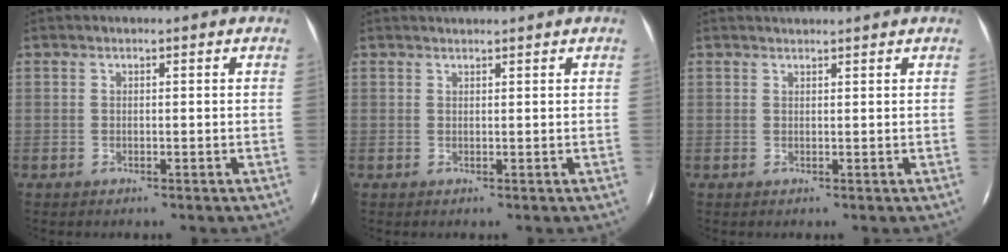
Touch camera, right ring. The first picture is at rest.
{"total": 1.0, "force": [1.0, -0.2, 0.1], "torque": [-0.009, -0.002, 0.016]}
{"total": 1.5, "force": [1.5, -0.2, 0.3], "torque": [-0.011, 0.000, 0.021]}